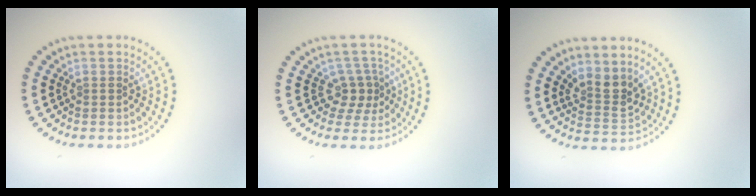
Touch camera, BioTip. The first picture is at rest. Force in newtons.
{"total": 2.5, "press": 1.8, "slide": 1.7}
{"total": 2.6, "press": 2.2, "slide": 1.5}